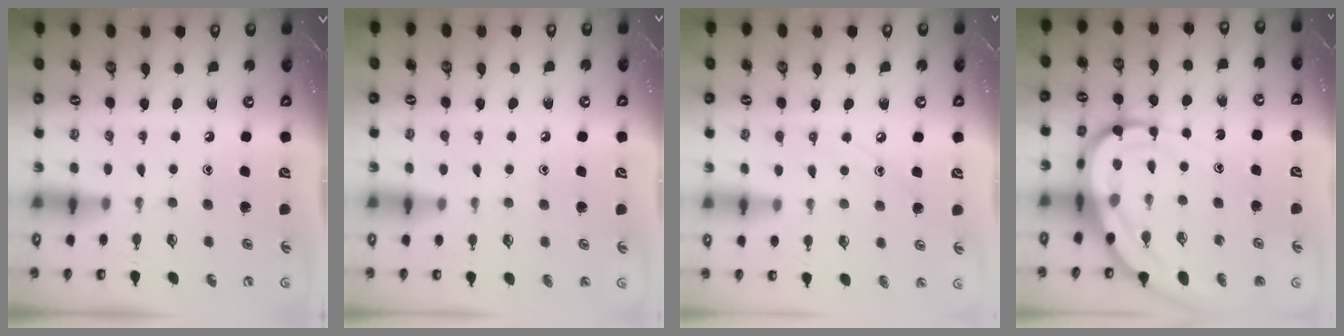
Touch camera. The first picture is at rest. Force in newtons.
{"total": 2.5, "press": 2.4, "slide": 0.3}
{"total": 6.4, "press": 6.3, "slide": 0.4}
{"total": 14.4, "press": 14.3, "slide": 1.5}